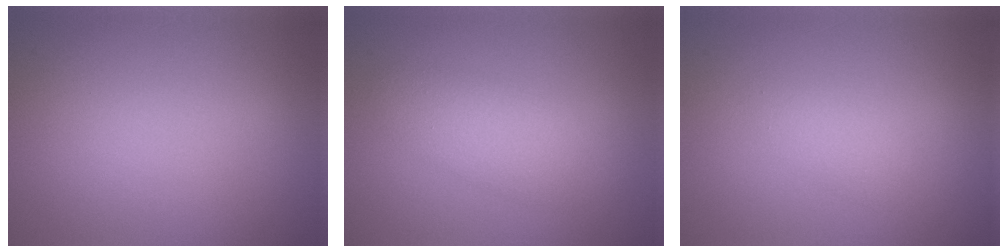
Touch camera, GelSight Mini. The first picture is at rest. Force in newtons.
{"total": 2.6, "press": 2.6, "slide": 0.0}
{"total": 1.0, "press": 1.0, "slide": 0.1}